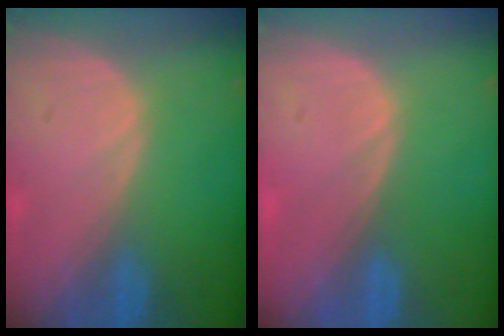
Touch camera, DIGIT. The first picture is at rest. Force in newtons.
{"total": 0.6, "press": 0.1, "slide": 0.6}